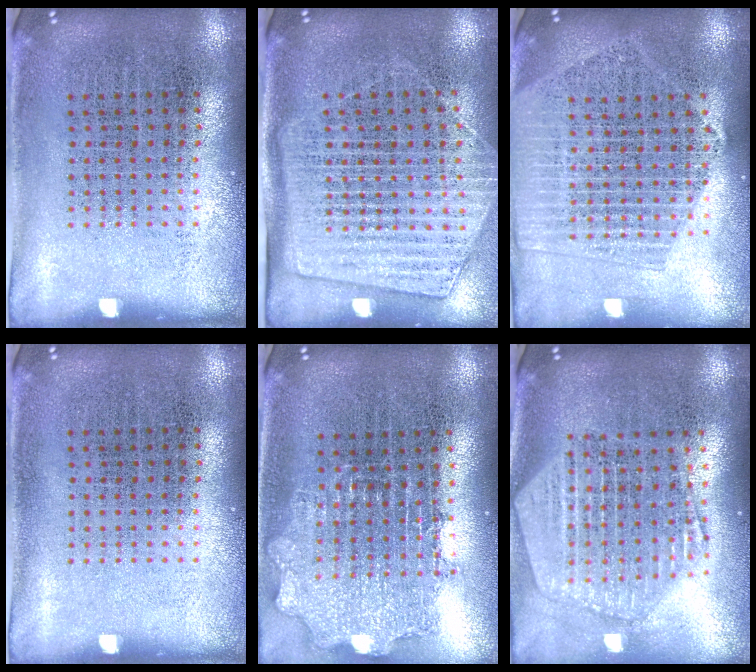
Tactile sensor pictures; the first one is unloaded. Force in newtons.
{"total": 1.7, "press": 1.5, "slide": 0.8}
{"total": 2.1, "press": 1.9, "slide": 0.9}
{"total": 0.0}
{"total": 1.8, "press": 1.4, "slide": 1.0}
{"total": 2.5, "press": 2.1, "slide": 1.3}